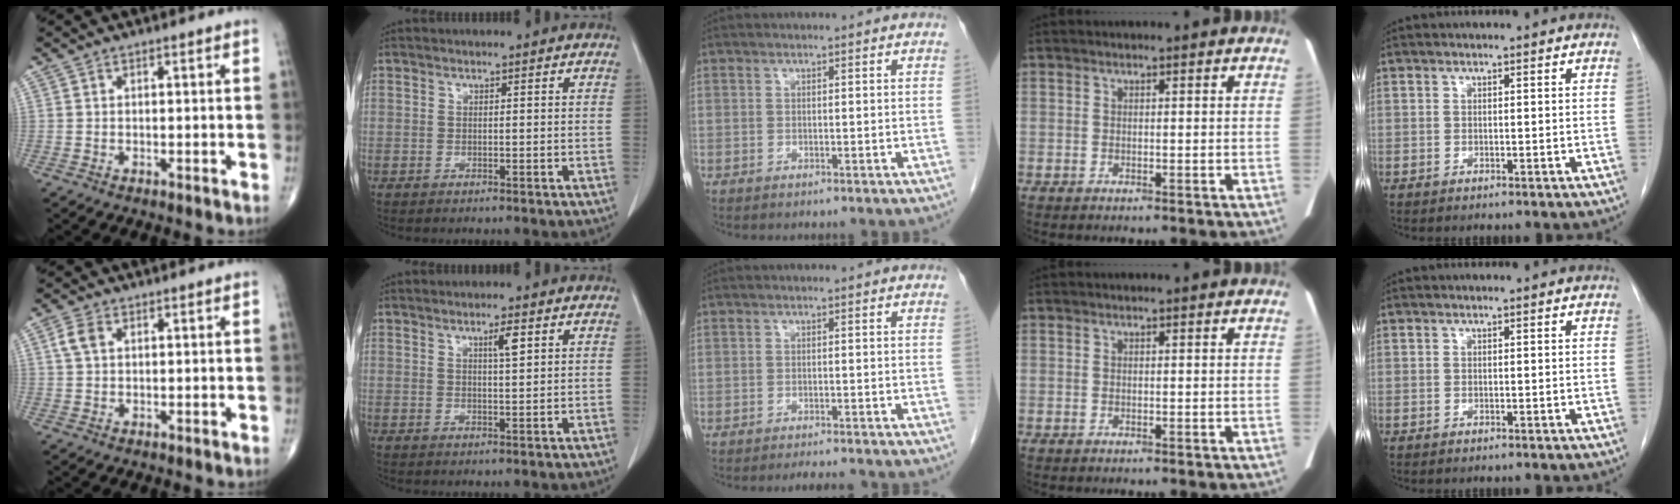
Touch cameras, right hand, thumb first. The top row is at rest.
{"thumb": {"total": 3.3, "force": [1.1, 2.1, 2.2], "torque": [-0.050, 0.008, 0.021]}, "index": {"total": 2.4, "force": [1.1, 0.1, 2.1], "torque": [-0.039, -0.002, 0.018]}, "middle": {"total": 2.7, "force": [-2.5, -0.1, 1.0], "torque": [-0.017, -0.009, -0.033]}}